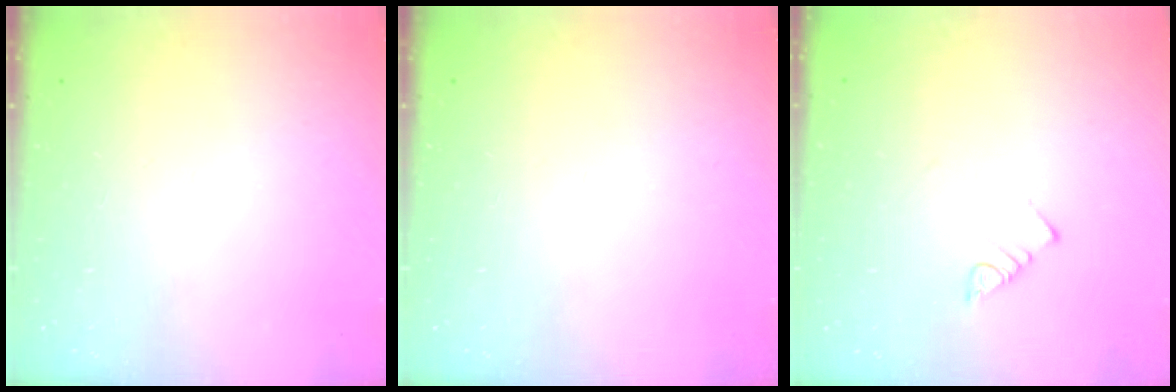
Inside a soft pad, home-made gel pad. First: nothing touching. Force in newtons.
{"total": 0.0}
{"total": 2.8, "press": 2.7, "slide": 0.4}